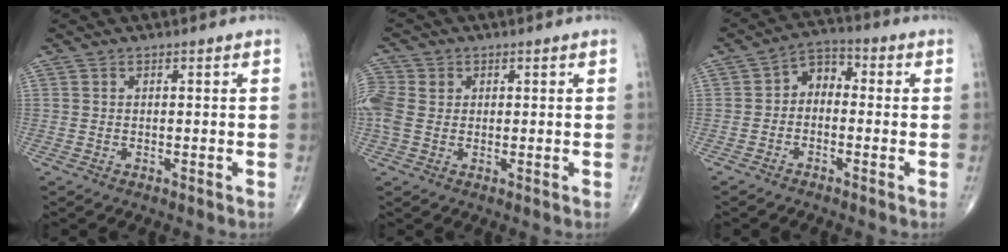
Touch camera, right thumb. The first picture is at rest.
{"total": 5.8, "force": [0.5, 4.6, 3.4], "torque": [-0.092, 0.012, 0.009]}
{"total": 5.2, "force": [-0.7, 3.7, 3.5], "torque": [-0.035, 0.028, -0.031]}